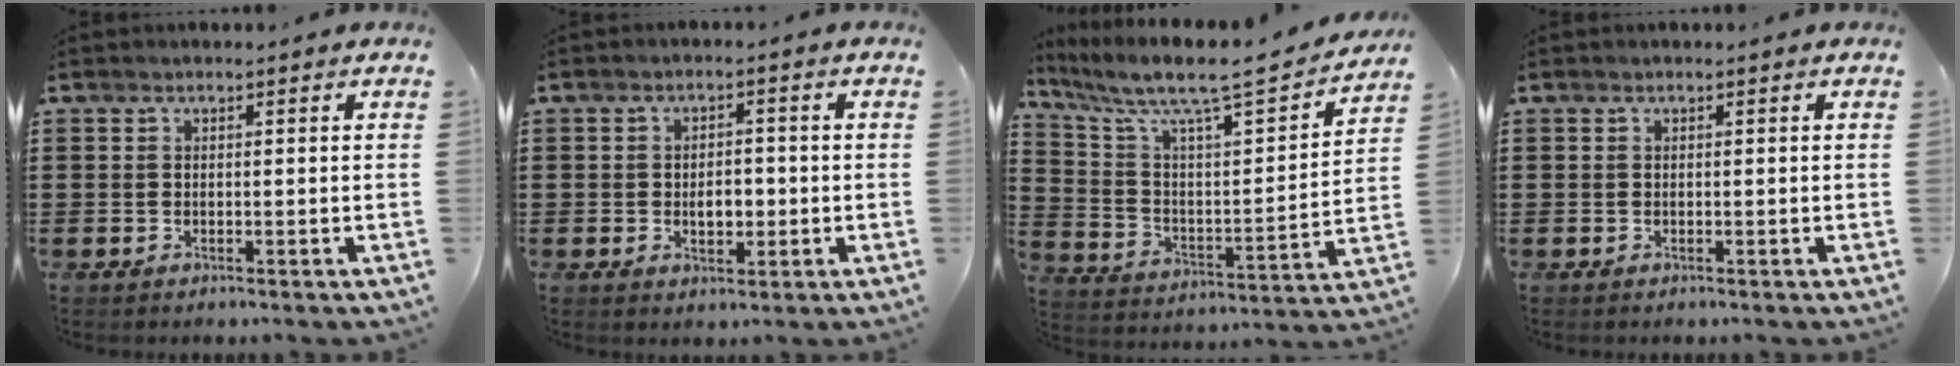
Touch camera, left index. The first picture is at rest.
{"total": 4.0, "force": [-0.7, 2.2, 3.2], "torque": [-0.056, 0.002, -0.017]}
{"total": 7.6, "force": [6.4, 0.8, 4.1], "torque": [-0.112, -0.055, 0.099]}
{"total": 0.0}